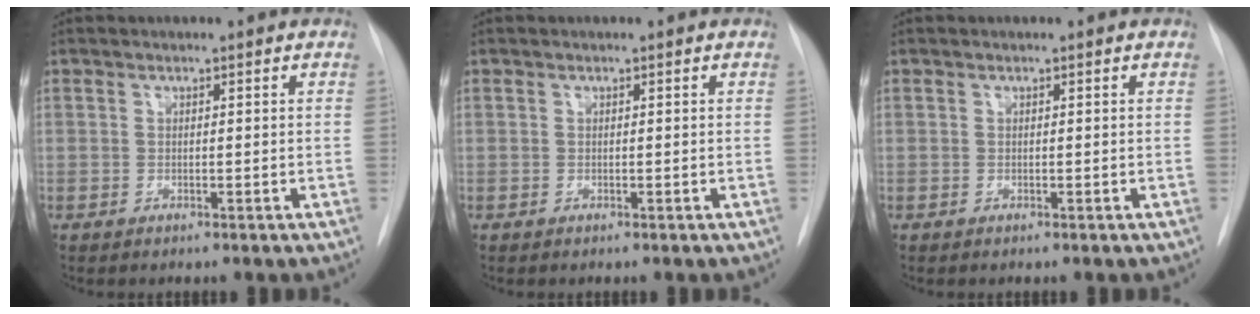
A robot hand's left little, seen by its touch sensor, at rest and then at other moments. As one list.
[{"total": 0.0}, {"total": 0.0}]